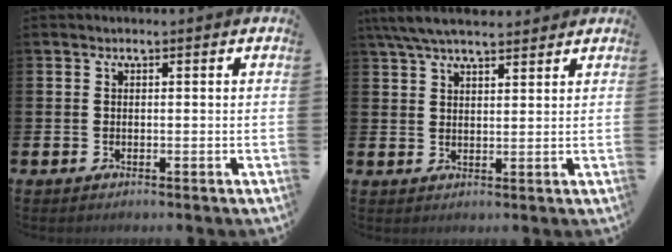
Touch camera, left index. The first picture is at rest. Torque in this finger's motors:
{"motor_torque": [1.10, -1.04, 0.36, 0.21]}